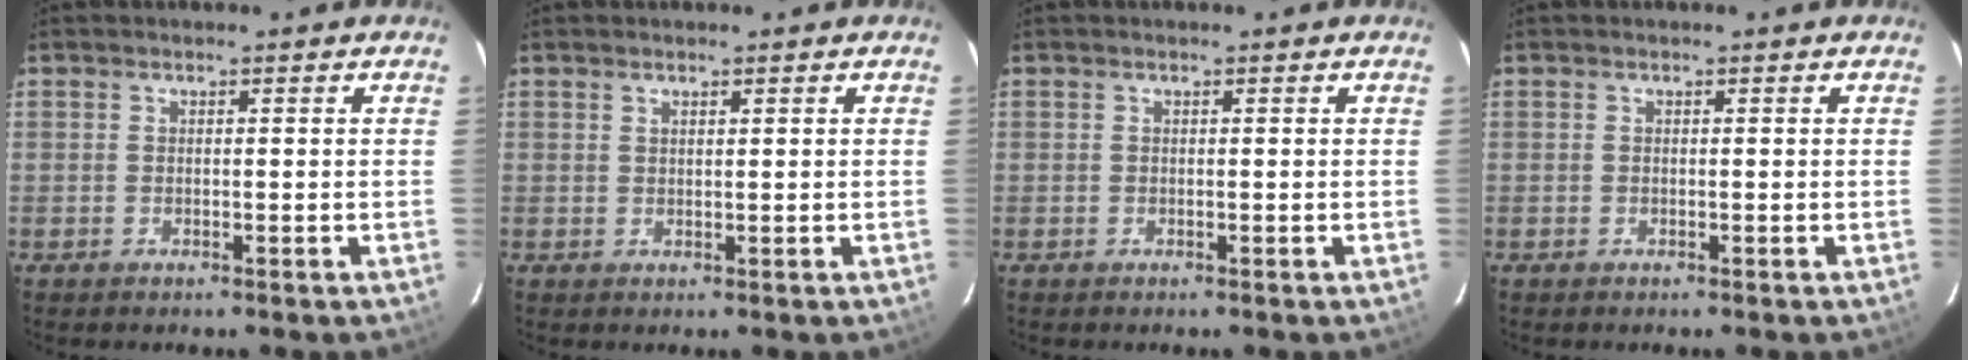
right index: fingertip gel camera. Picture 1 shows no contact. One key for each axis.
{"total": 0.8, "fx": 0.7, "fy": 0.2, "fz": 0.3, "tx": -0.006, "ty": 0.001, "tz": 0.013}
{"total": 0.0}
{"total": 0.0}